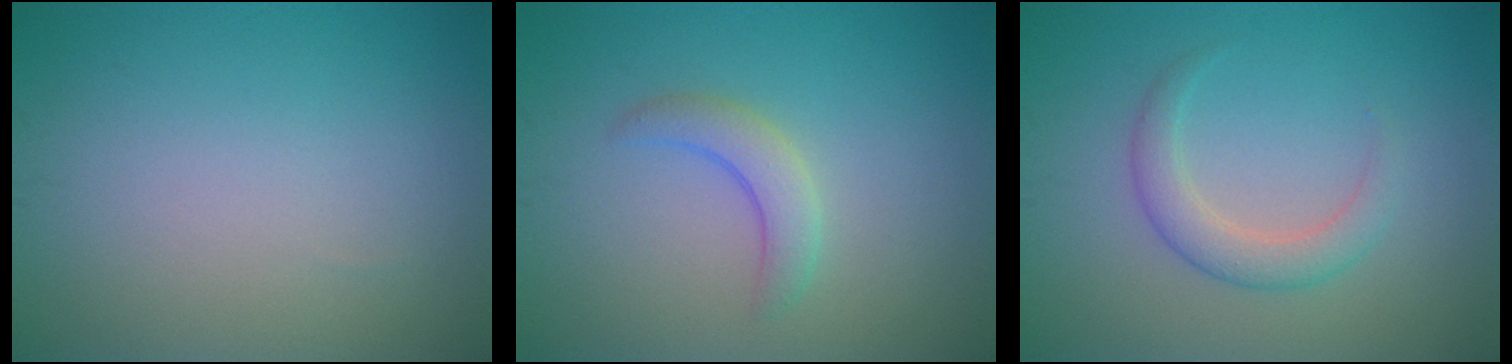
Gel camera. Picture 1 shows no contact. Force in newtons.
{"total": 2.5, "press": 2.5, "slide": 0.2}
{"total": 2.6, "press": 2.6, "slide": 0.1}